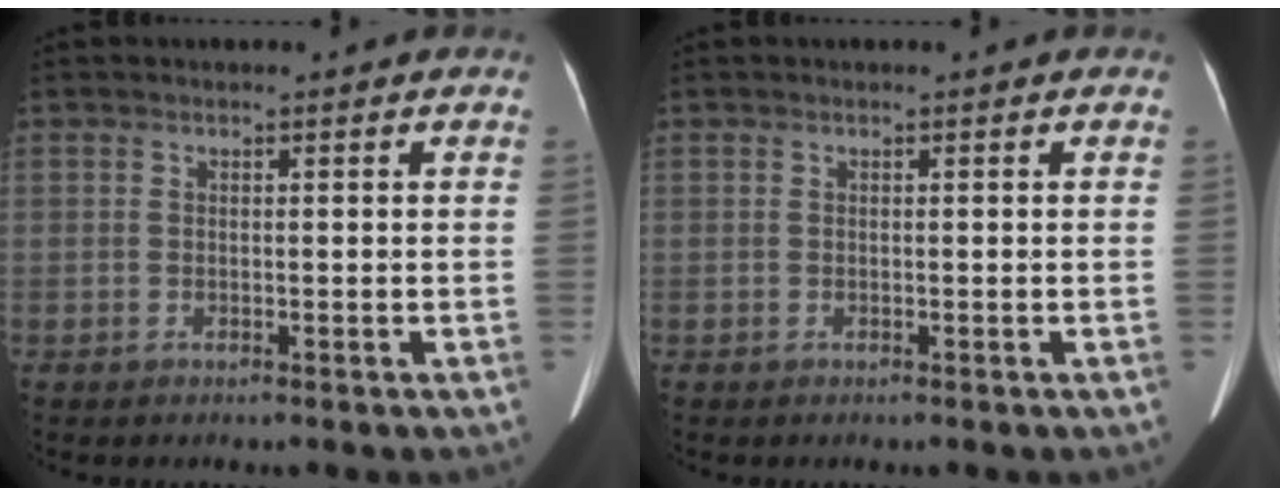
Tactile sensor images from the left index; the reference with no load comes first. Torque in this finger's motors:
{"motor_torque": [0.02, 0.02, -0.01, 0.00]}